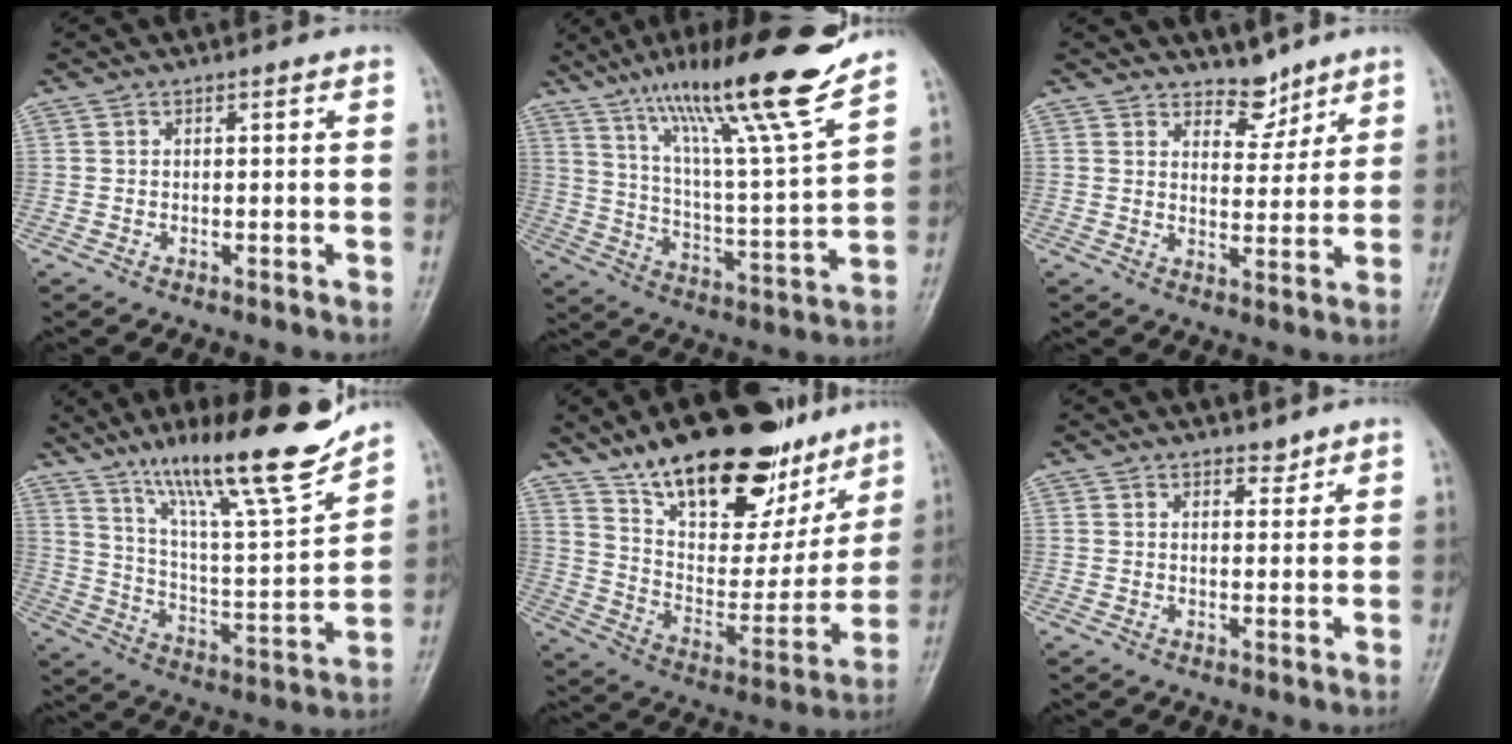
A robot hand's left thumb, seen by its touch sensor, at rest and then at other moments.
{"total": 21.1, "force": [15.3, 1.1, 14.5], "torque": [-0.214, -0.068, 0.258]}
{"total": 5.0, "force": [4.2, 2.4, 1.0], "torque": [0.013, -0.035, 0.070]}
{"total": 21.4, "force": [15.4, 3.3, 14.4], "torque": [-0.210, -0.074, 0.263]}
{"total": 28.6, "force": [19.2, 12.6, 17.0], "torque": [-0.218, -0.064, 0.308]}
{"total": 2.1, "force": [1.7, 1.0, 0.5], "torque": [0.008, -0.012, 0.024]}